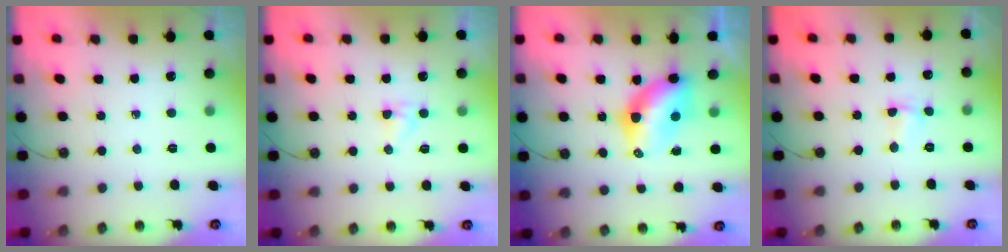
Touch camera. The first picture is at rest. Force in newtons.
{"total": 2.5, "press": 2.5, "slide": 0.3}
{"total": 7.7, "press": 7.7, "slide": 0.6}
{"total": 1.0, "press": 1.0, "slide": 0.4}